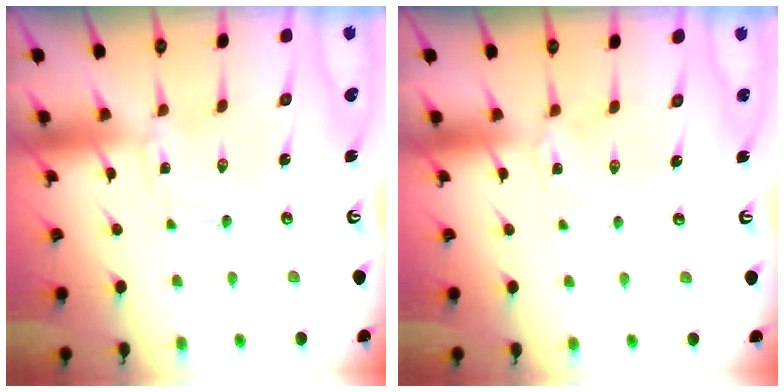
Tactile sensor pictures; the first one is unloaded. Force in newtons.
{"total": 2.6, "press": 2.6, "slide": 0.4}